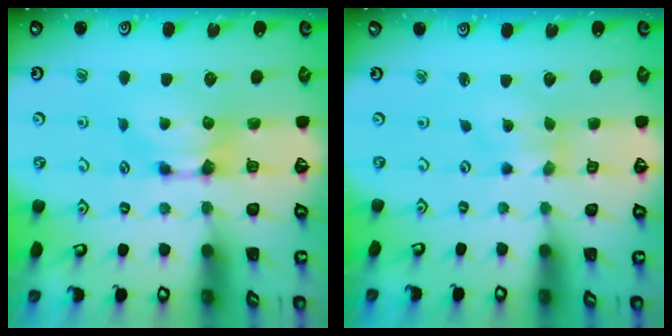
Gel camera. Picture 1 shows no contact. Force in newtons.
{"total": 1.9, "press": 1.6, "slide": 0.9}